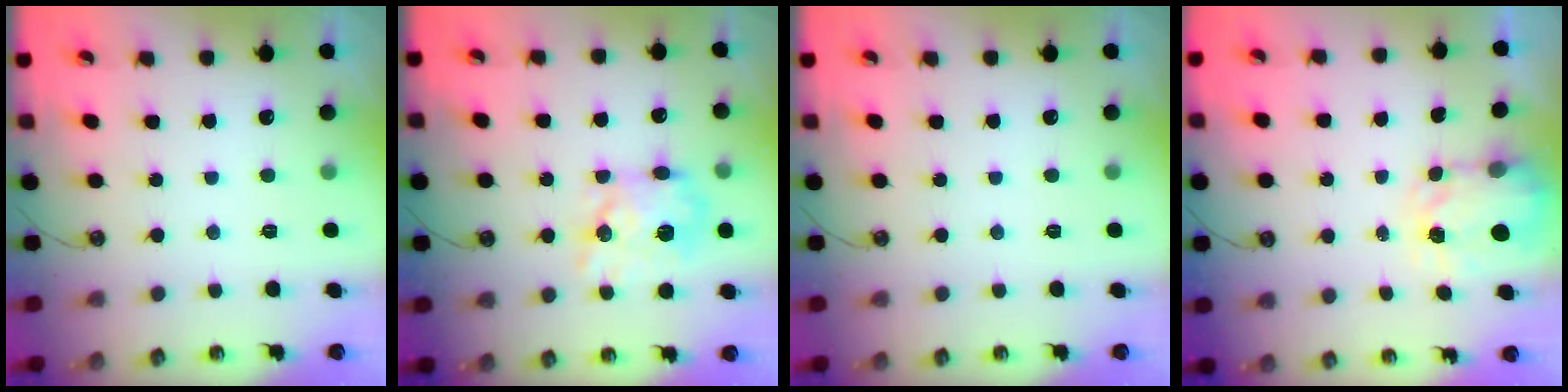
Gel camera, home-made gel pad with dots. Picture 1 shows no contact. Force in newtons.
{"total": 14.1, "press": 14.1, "slide": 0.2}
{"total": 0.0}
{"total": 3.8, "press": 3.7, "slide": 0.5}